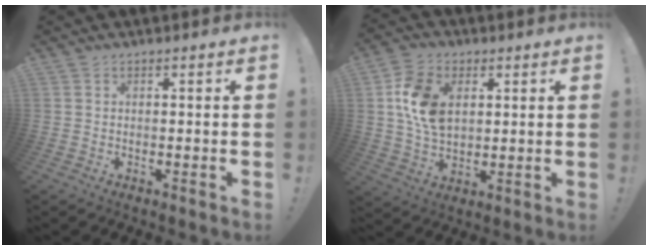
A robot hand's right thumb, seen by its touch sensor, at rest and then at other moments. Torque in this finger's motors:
{"motor_torque": [1.14, 1.29, 0.70, 0.77, 0.10]}